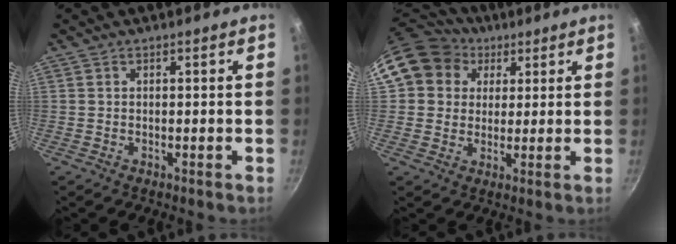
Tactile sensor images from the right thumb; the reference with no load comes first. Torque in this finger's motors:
{"motor_torque": [-0.36, 2.42, 0.46, -0.44, 0.10]}